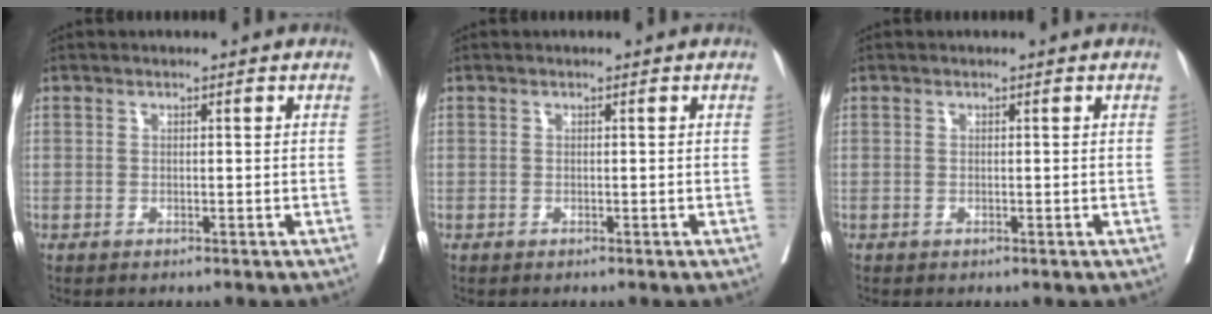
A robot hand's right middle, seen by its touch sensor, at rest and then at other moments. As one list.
[{"total": 0.0}, {"total": 0.0}]